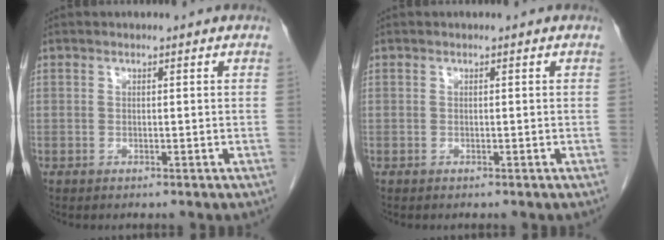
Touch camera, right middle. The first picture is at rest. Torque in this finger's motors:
{"motor_torque": [0.28, -0.34, 0.00, -0.01]}